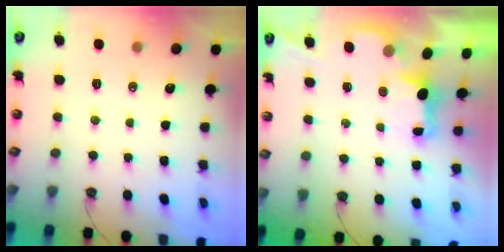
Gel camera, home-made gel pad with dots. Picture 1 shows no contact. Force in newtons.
{"total": 2.2, "press": 2.1, "slide": 0.6}